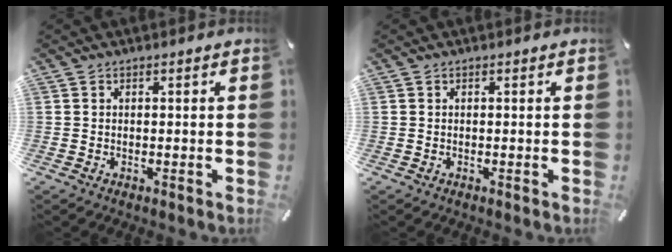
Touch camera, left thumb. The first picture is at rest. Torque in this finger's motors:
{"motor_torque": [0.00, 0.00, -0.03, -0.03, 0.00]}